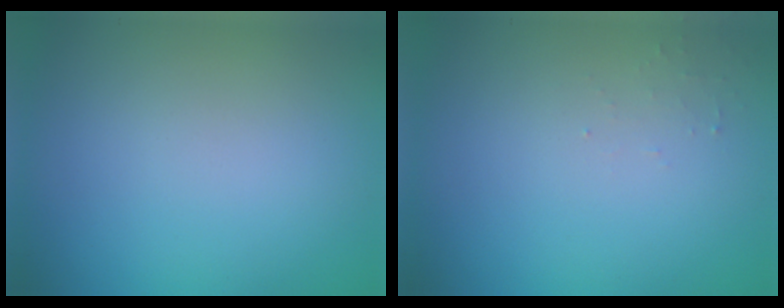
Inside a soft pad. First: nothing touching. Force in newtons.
{"total": 0.7, "press": 0.7, "slide": 0.2}